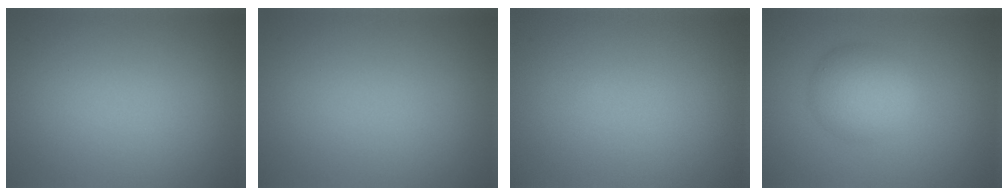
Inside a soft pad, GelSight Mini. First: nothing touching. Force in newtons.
{"total": 0.0}
{"total": 0.0}
{"total": 4.1, "press": 4.1, "slide": 0.1}